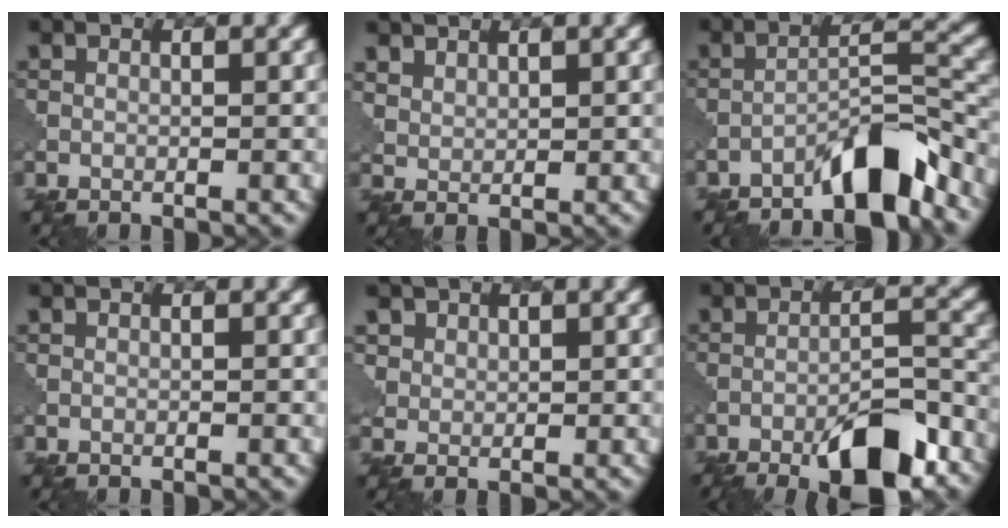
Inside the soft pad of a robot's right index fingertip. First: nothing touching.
{"total": 2.8, "force": [2.3, 1.4, 0.7], "torque": [-0.026, -0.008, 0.060]}
{"total": 5.9, "force": [-4.7, 0.9, 3.5], "torque": [-0.051, 0.016, -0.084]}
{"total": 0.0}
{"total": 2.5, "force": [1.6, 1.9, 0.6], "torque": [-0.023, -0.010, 0.044]}
{"total": 8.8, "force": [-5.5, 2.2, 6.5], "torque": [-0.099, 0.003, -0.085]}